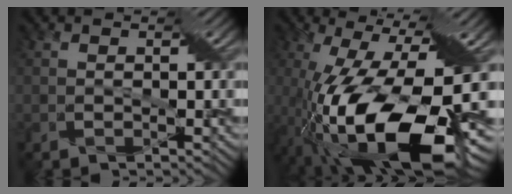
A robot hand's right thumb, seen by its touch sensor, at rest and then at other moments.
{"total": 19.2, "force": [-6.9, 6.5, 16.7], "torque": [-0.313, -0.022, -0.113]}